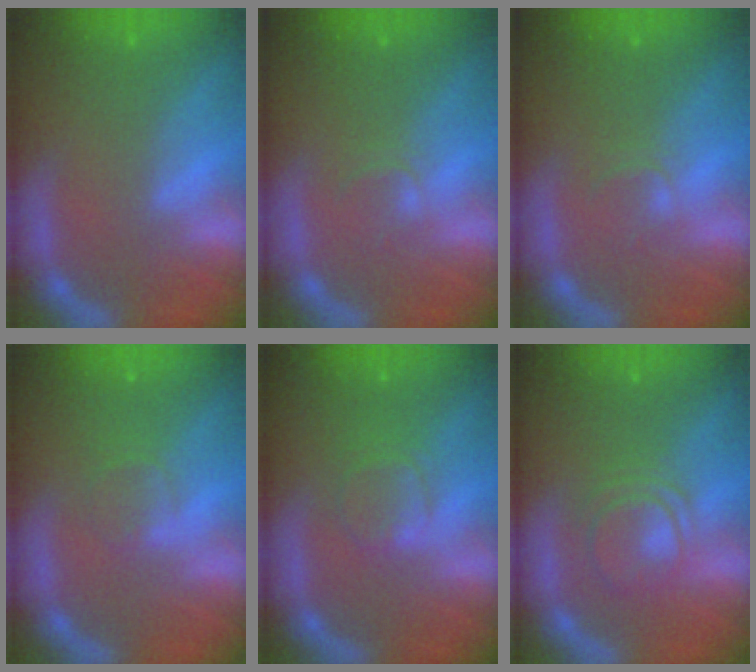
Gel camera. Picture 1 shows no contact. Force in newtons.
{"total": 1.4}
{"total": 1.4}
{"total": 1.9}
{"total": 3.0}
{"total": 4.5}